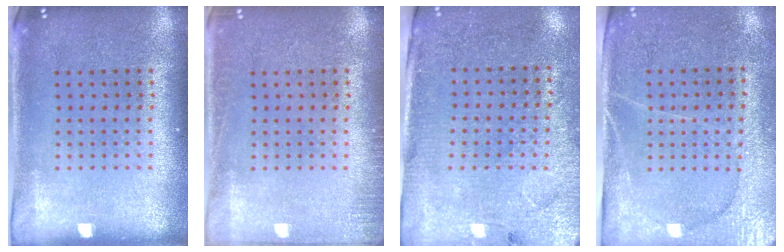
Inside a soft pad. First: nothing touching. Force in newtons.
{"total": 1.3, "press": 1.3, "slide": 0.3}
{"total": 2.8, "press": 2.6, "slide": 1.1}
{"total": 3.0, "press": 2.8, "slide": 1.3}